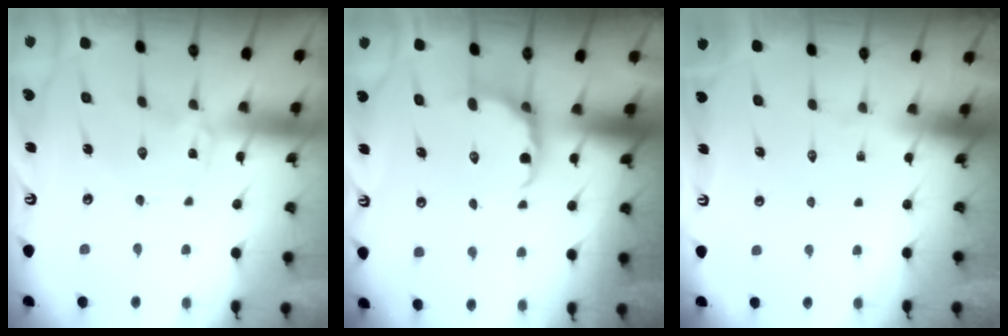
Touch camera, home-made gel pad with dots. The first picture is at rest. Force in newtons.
{"total": 7.1, "press": 6.8, "slide": 2.0}
{"total": 0.0}